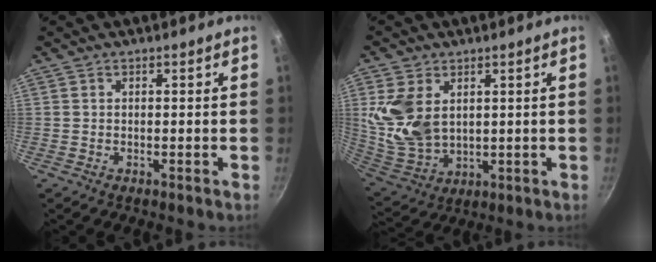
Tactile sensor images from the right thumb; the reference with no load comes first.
{"total": 12.2, "force": [3.2, 8.3, 8.4], "torque": [-0.159, -0.026, 0.079]}